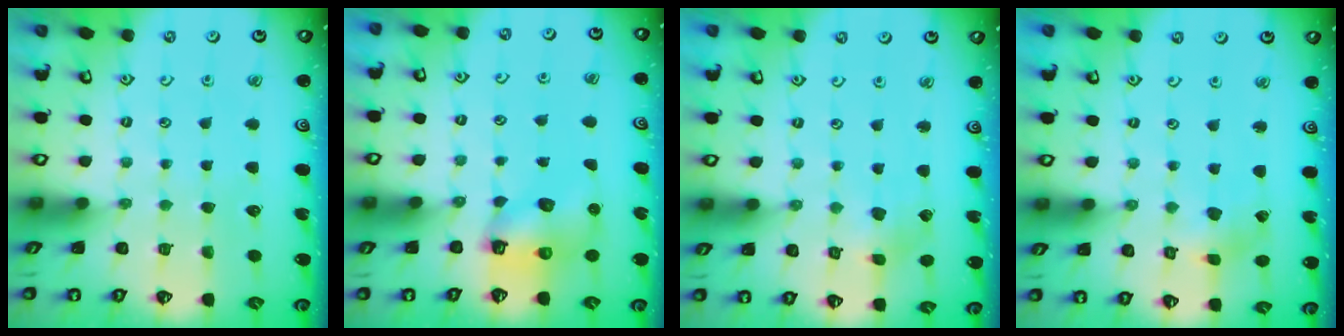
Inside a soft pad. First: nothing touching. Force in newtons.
{"total": 7.0, "press": 7.0, "slide": 0.9}
{"total": 3.0, "press": 2.9, "slide": 0.5}
{"total": 2.0, "press": 1.9, "slide": 0.4}